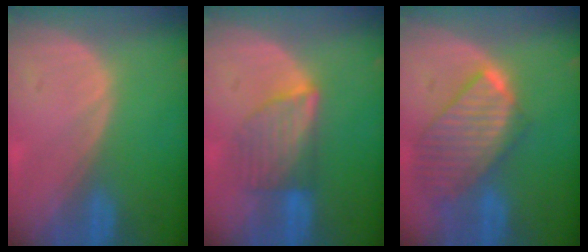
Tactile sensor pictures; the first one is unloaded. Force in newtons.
{"total": 6.0, "press": 6.0, "slide": 0.7}
{"total": 9.7, "press": 8.4, "slide": 4.9}